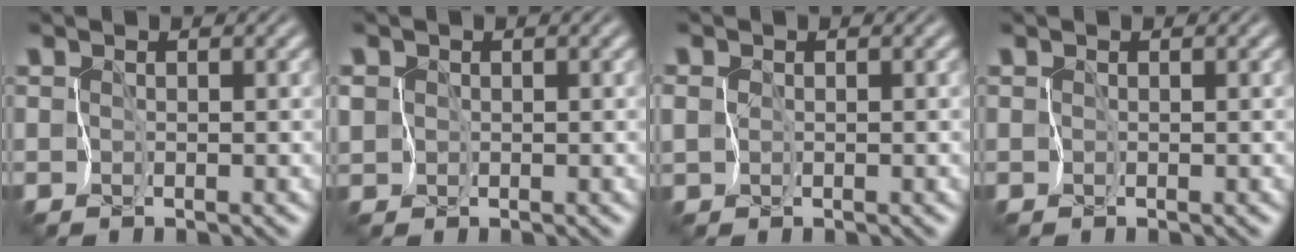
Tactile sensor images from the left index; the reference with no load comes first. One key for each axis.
{"total": 1.2, "fx": 0.0, "fy": 1.2, "fz": 0.1, "tx": -0.005, "ty": -0.006, "tz": 0.001}
{"total": 0.8, "fx": -0.1, "fy": 0.8, "fz": 0.0, "tx": -0.003, "ty": -0.006, "tz": -0.002}
{"total": 0.0}